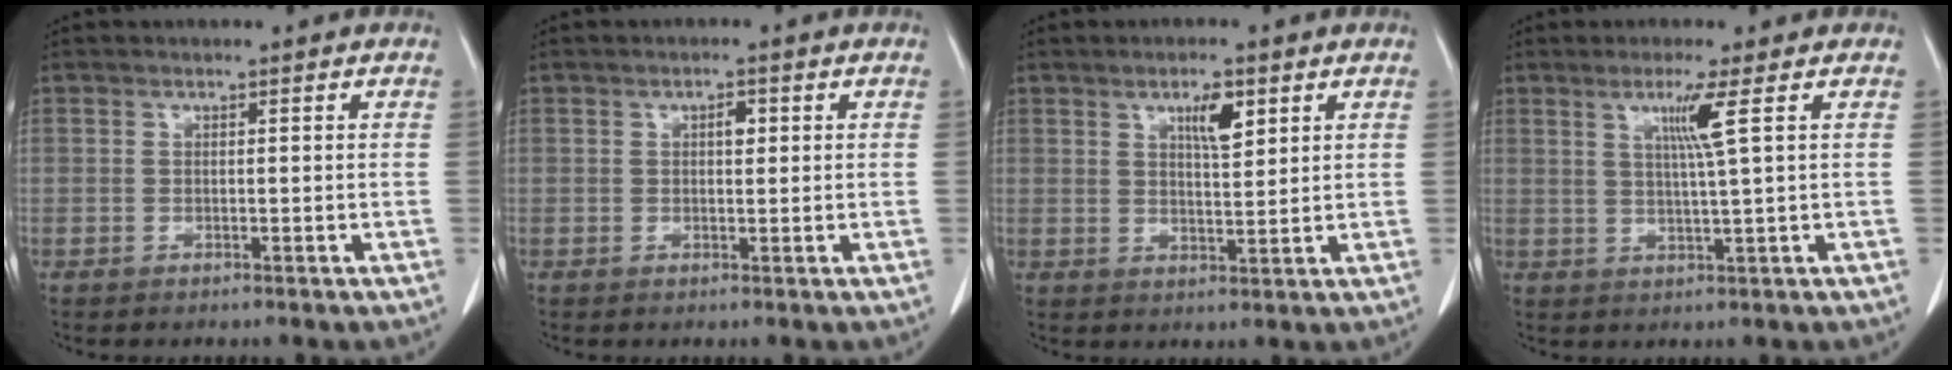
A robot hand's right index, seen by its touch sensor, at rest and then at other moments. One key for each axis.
{"total": 1.7, "fx": 0.5, "fy": 0.8, "fz": 1.4, "tx": -0.021, "ty": 0.002, "tz": 0.007}
{"total": 4.6, "fx": 2.4, "fy": 1.2, "fz": 3.8, "tx": -0.066, "ty": -0.002, "tz": 0.042}
{"total": 4.6, "fx": 1.7, "fy": -1.3, "fz": 4.0, "tx": -0.078, "ty": -0.008, "tz": 0.033}